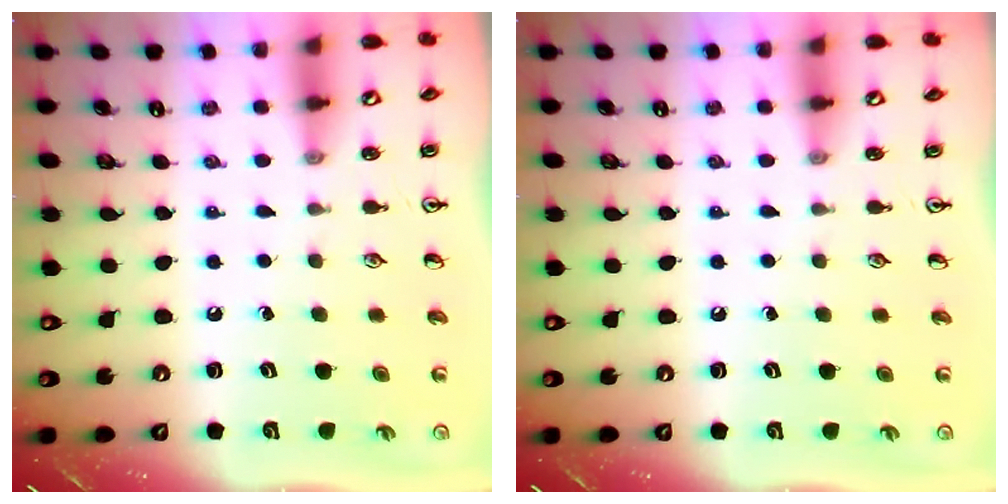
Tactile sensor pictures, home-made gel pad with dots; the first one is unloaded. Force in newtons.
{"total": 0.0}